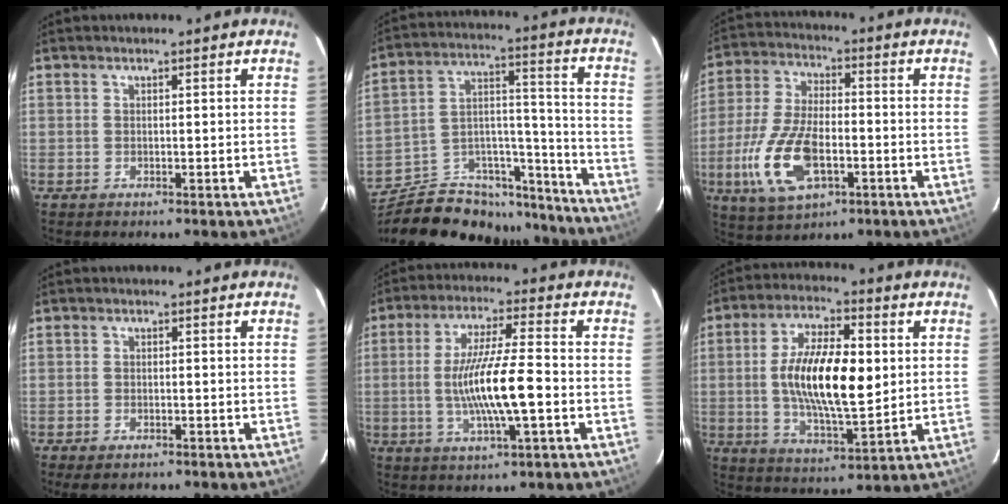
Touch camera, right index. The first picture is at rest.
{"total": 24.5, "force": [-19.8, 11.2, 9.2], "torque": [-0.172, 0.064, -0.276]}
{"total": 15.3, "force": [-5.0, 7.4, 12.5], "torque": [-0.274, -0.009, -0.087]}
{"total": 2.8, "force": [-2.0, 1.2, 1.5], "torque": [-0.037, -0.008, -0.036]}
{"total": 12.3, "force": [-2.2, 1.1, 12.1], "torque": [-0.226, -0.007, -0.037]}
{"total": 16.0, "force": [1.1, 5.8, 14.9], "torque": [-0.275, 0.003, 0.021]}